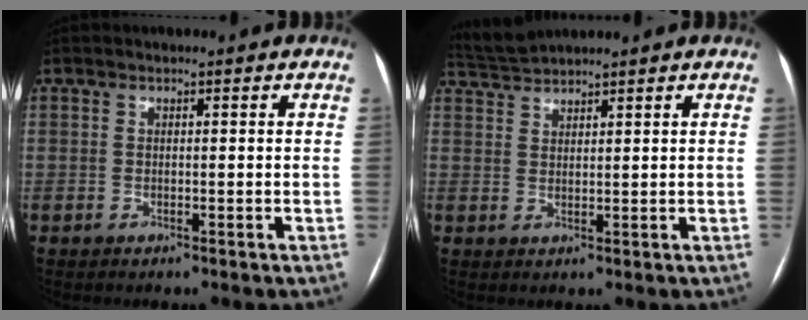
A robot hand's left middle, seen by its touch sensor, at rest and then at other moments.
{"total": 3.2, "force": [3.1, -0.8, -0.2], "torque": [-0.006, 0.011, 0.069]}